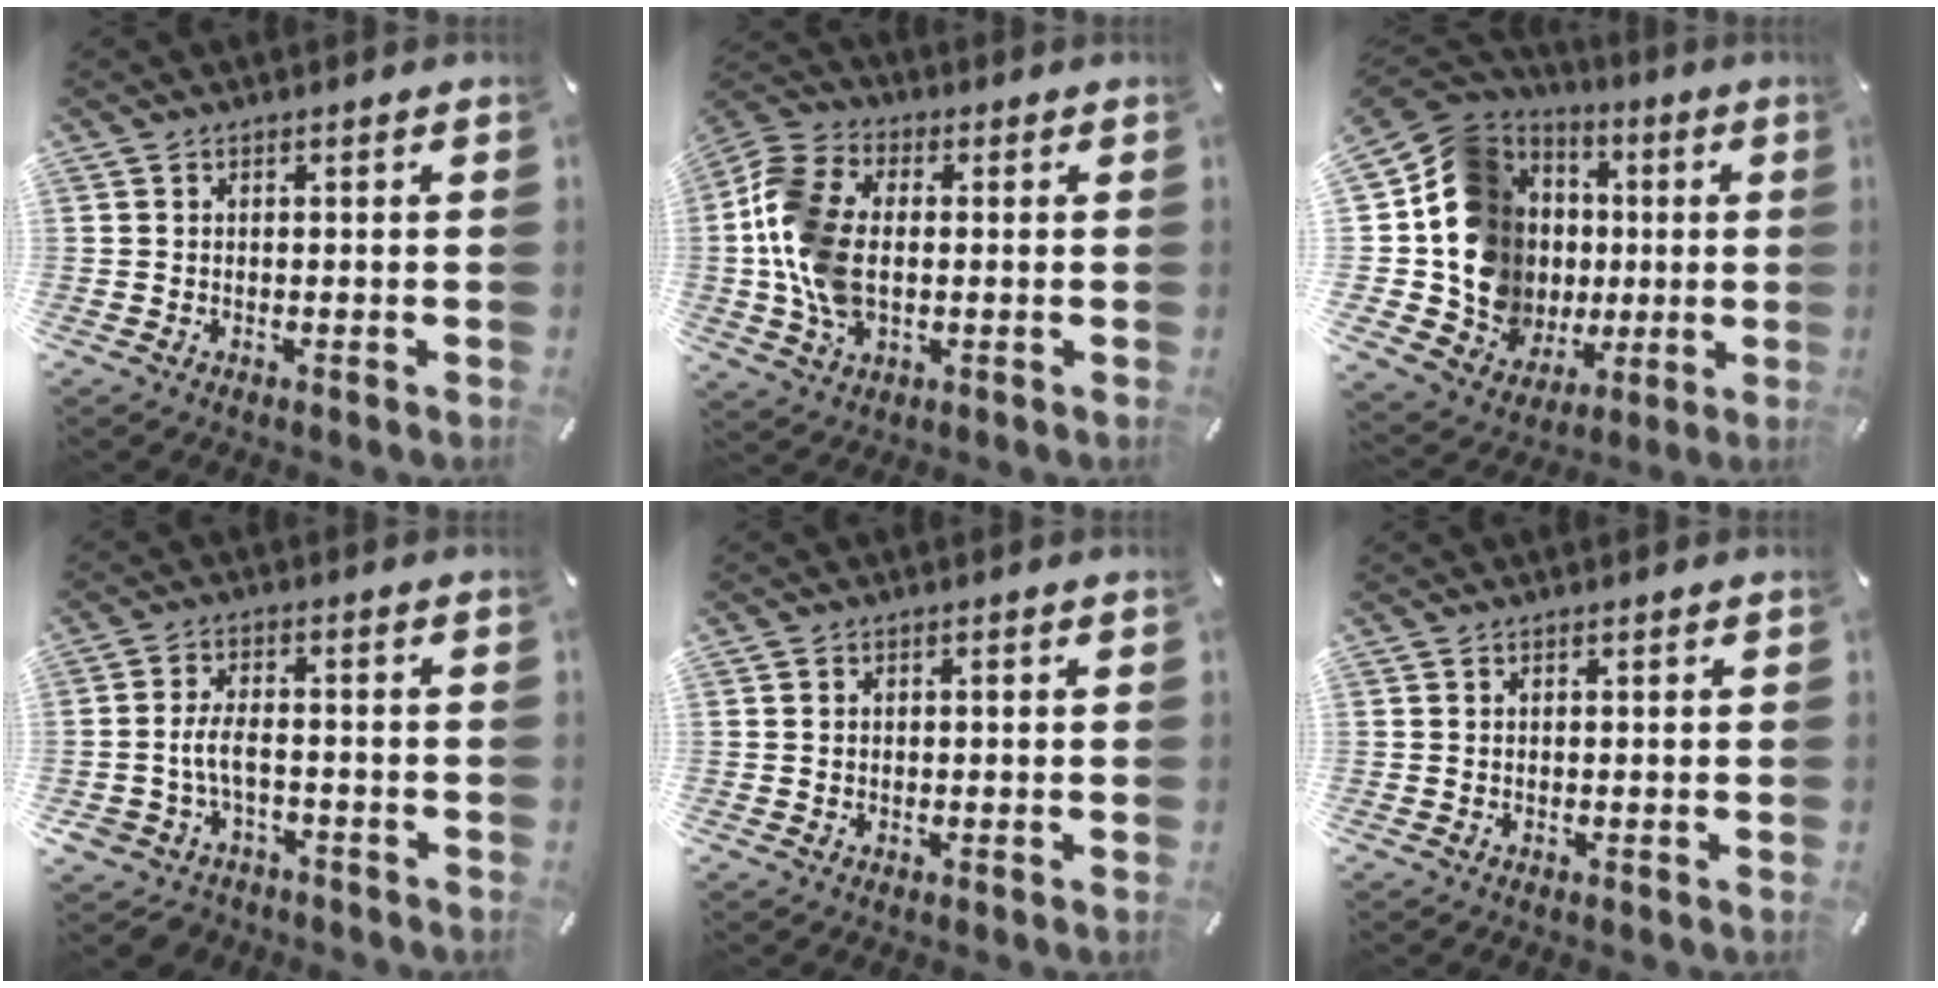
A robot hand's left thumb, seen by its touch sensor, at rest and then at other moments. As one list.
[{"total": 14.1, "force": [-0.8, 9.7, 10.2], "torque": [-0.237, 0.007, -0.014]}, {"total": 18.1, "force": [1.1, 16.0, 8.3], "torque": [-0.193, -0.036, 0.043]}, {"total": 6.5, "force": [-2.2, 4.3, 4.3], "torque": [-0.102, 0.011, -0.044]}, {"total": 1.1, "force": [0.0, 0.9, 0.7], "torque": [-0.015, 0.006, -0.003]}, {"total": 0.0}]